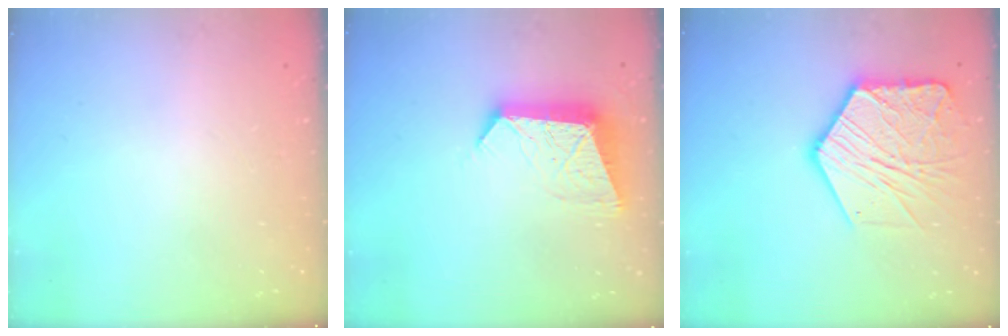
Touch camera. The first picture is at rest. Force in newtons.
{"total": 12.1, "press": 12.0, "slide": 1.1}
{"total": 17.1, "press": 17.0, "slide": 1.7}